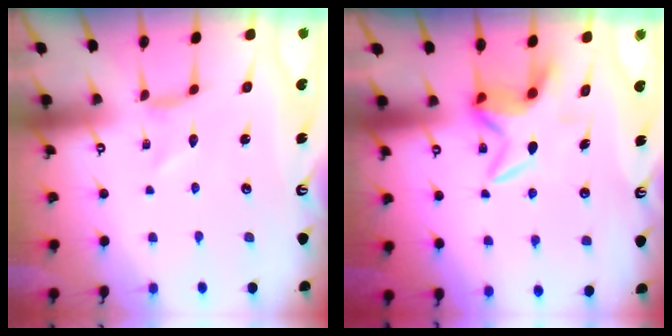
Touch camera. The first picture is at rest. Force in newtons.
{"total": 6.8, "press": 6.7, "slide": 0.8}